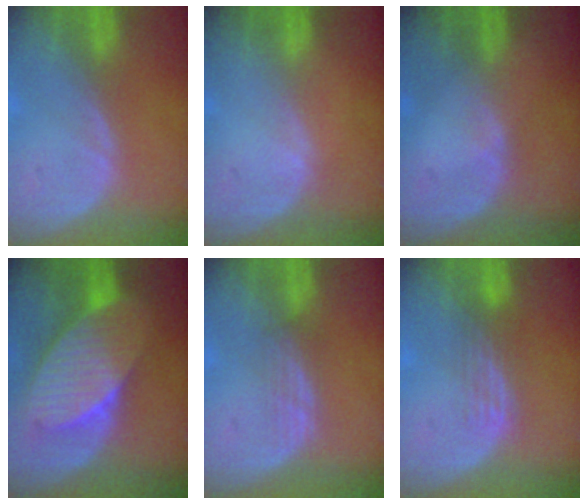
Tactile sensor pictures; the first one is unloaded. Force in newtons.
{"total": 0.0}
{"total": 1.1, "press": 0.8, "slide": 0.8}
{"total": 9.2, "press": 9.2, "slide": 0.4}
{"total": 2.1, "press": 2.1, "slide": 0.2}
{"total": 3.1, "press": 2.7, "slide": 1.5}